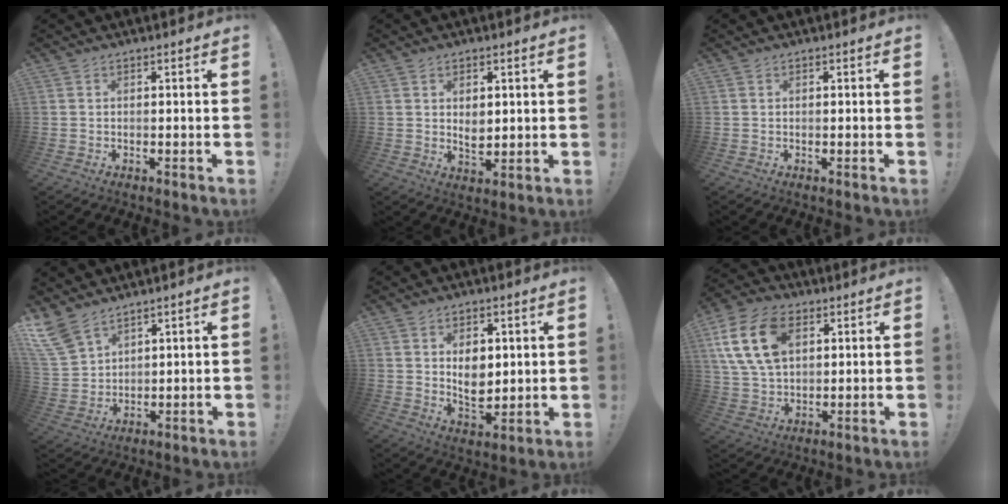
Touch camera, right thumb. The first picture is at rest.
{"total": 4.3, "force": [1.3, 2.9, 2.9], "torque": [-0.033, -0.010, 0.020]}
{"total": 0.0}
{"total": 9.2, "force": [7.1, 4.6, 3.6], "torque": [-0.085, -0.046, 0.143]}
{"total": 8.0, "force": [2.8, 5.8, 4.9], "torque": [-0.067, -0.022, 0.051]}
{"total": 17.1, "force": [6.3, 11.3, 11.1], "torque": [-0.224, -0.009, 0.118]}